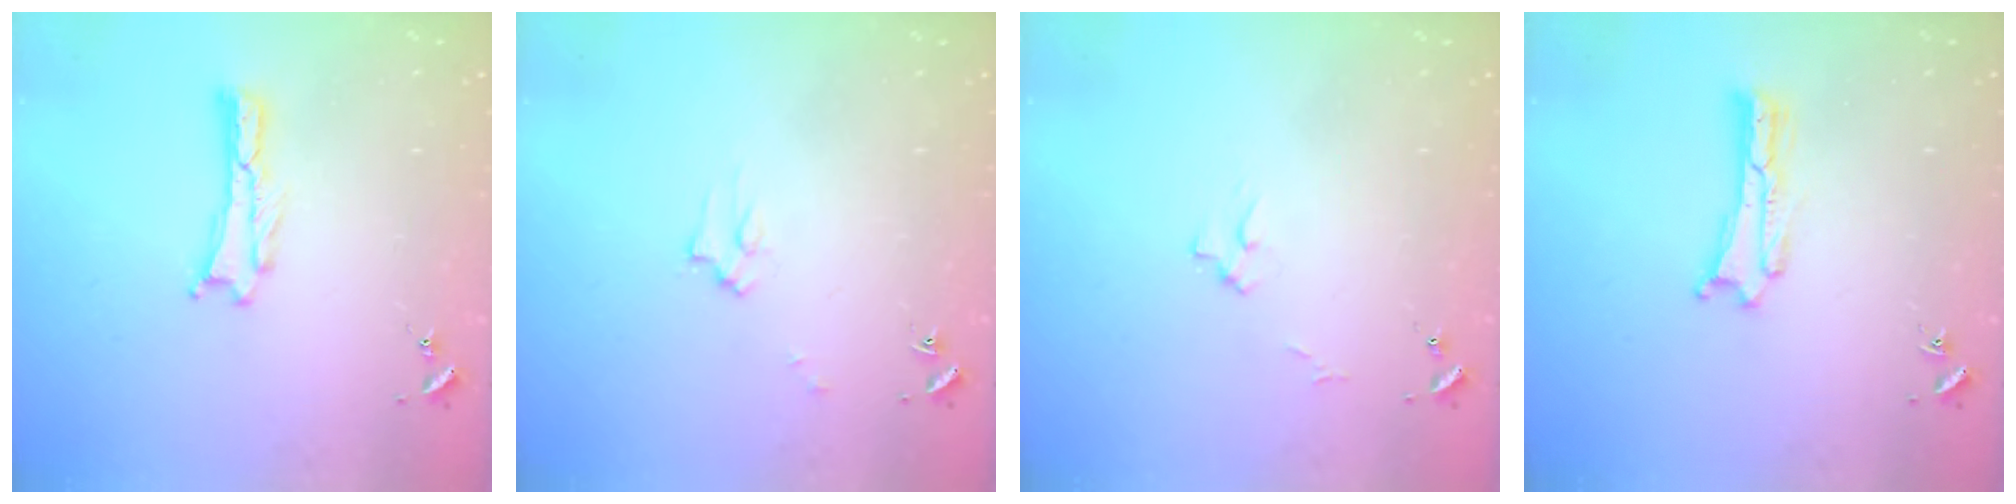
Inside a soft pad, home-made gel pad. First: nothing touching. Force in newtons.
{"total": 2.2, "press": 2.2, "slide": 0.2}
{"total": 2.7, "press": 2.7, "slide": 0.3}
{"total": 0.0}